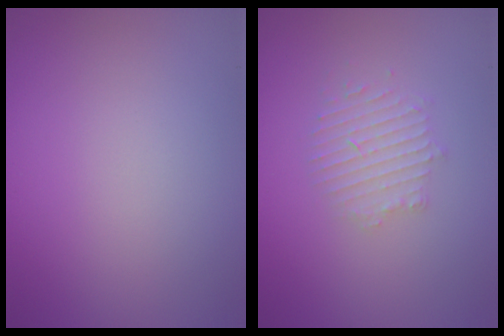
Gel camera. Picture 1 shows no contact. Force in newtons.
{"total": 2.1, "press": 2.1, "slide": 0.4}